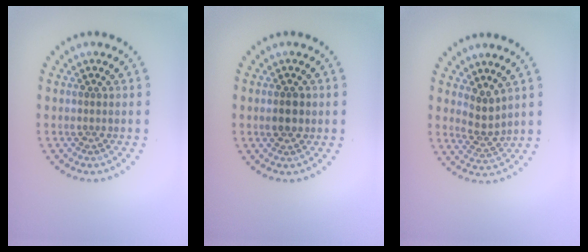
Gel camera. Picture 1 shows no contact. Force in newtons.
{"total": 2.3, "press": 2.3, "slide": 0.0}
{"total": 2.4, "press": 1.8, "slide": 1.6}